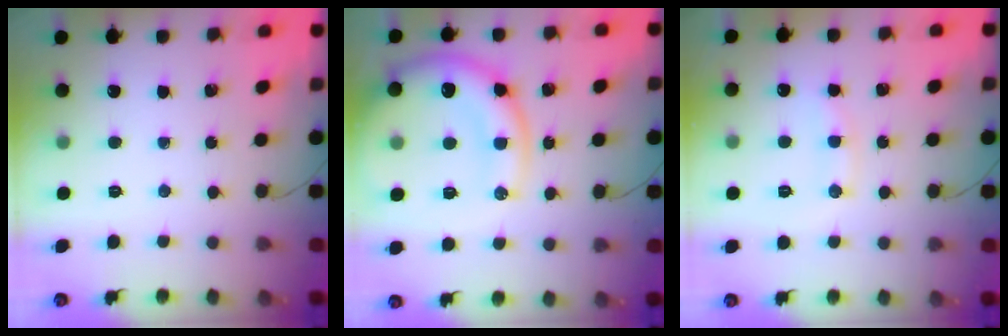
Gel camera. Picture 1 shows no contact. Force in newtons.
{"total": 17.1, "press": 16.9, "slide": 2.7}
{"total": 9.3, "press": 9.2, "slide": 1.0}